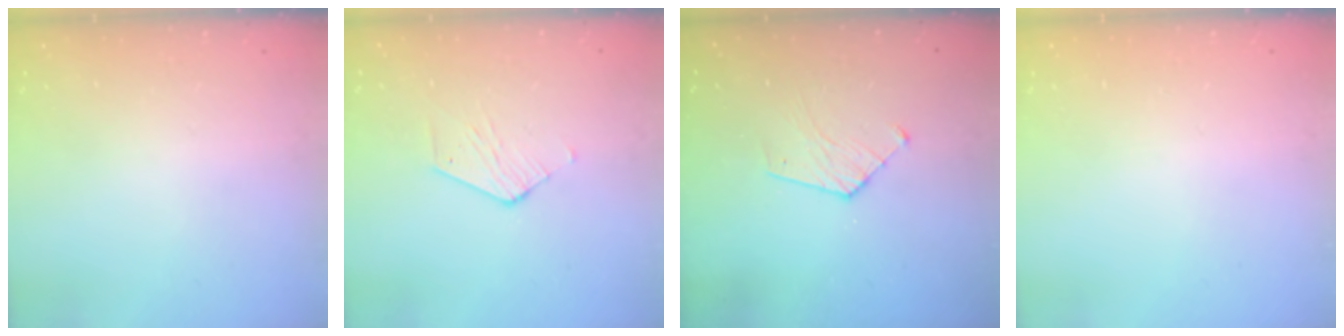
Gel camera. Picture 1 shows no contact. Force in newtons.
{"total": 3.9, "press": 3.9, "slide": 0.3}
{"total": 7.2, "press": 7.2, "slide": 0.5}
{"total": 0.0}